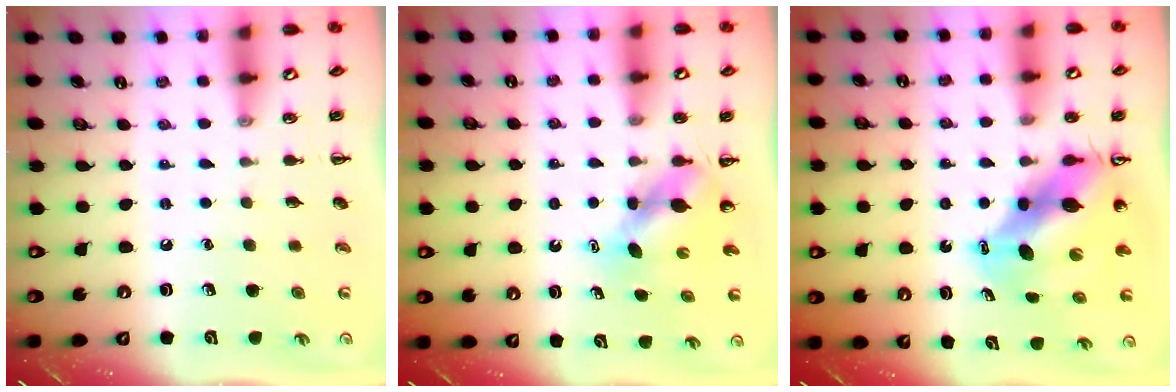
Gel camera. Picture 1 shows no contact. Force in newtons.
{"total": 5.3, "press": 5.2, "slide": 0.6}
{"total": 10.6, "press": 10.2, "slide": 3.0}